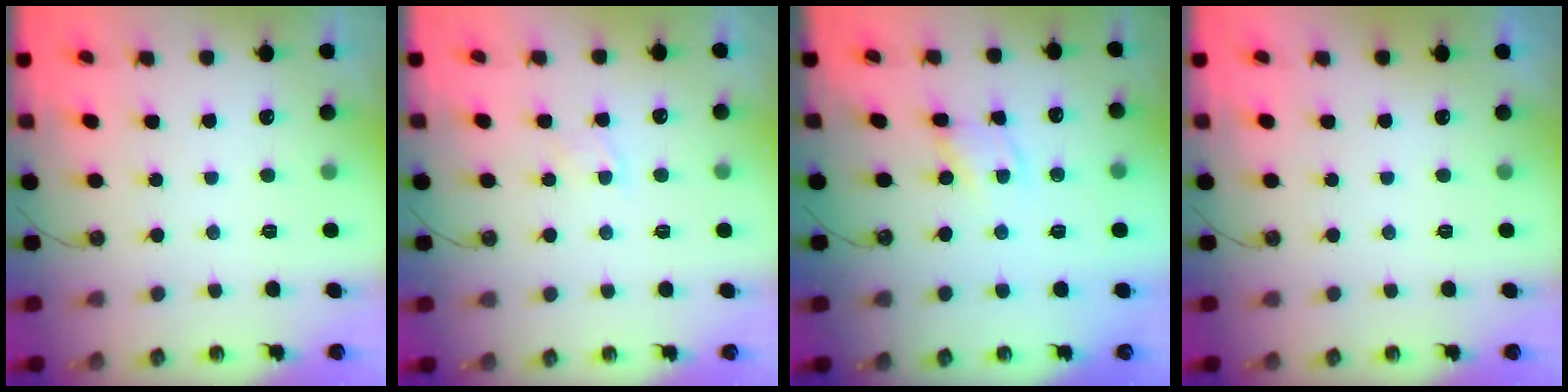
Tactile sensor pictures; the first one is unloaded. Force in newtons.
{"total": 2.8, "press": 2.8, "slide": 0.4}
{"total": 2.1, "press": 2.1, "slide": 0.3}
{"total": 0.0}